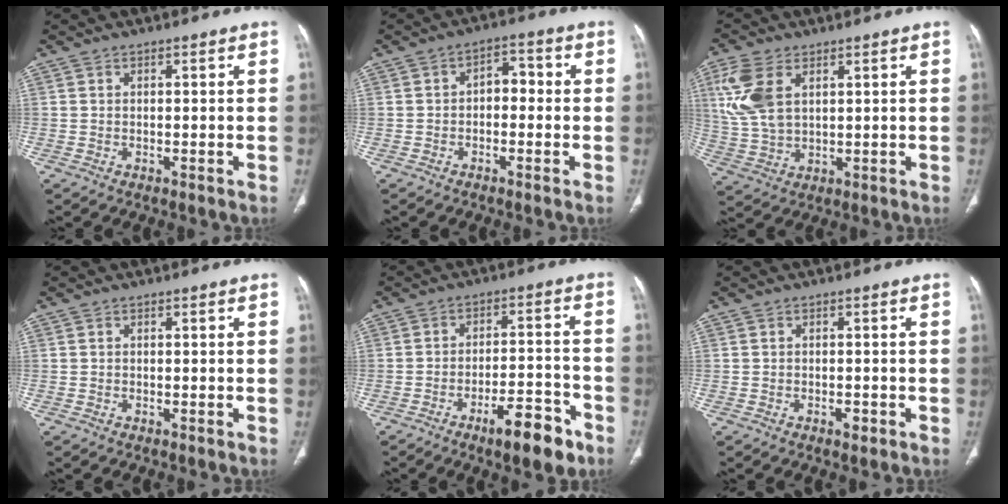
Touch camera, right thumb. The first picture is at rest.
{"total": 4.5, "force": [-0.5, 3.0, 3.3], "torque": [-0.032, 0.022, -0.019]}
{"total": 10.6, "force": [3.7, 6.1, 7.7], "torque": [-0.178, -0.003, 0.081]}
{"total": 0.0}
{"total": 10.5, "force": [-6.5, 3.3, 7.5], "torque": [-0.103, 0.044, -0.097]}
{"total": 1.5, "force": [-0.8, 0.8, 1.0], "torque": [-0.015, 0.001, -0.012]}